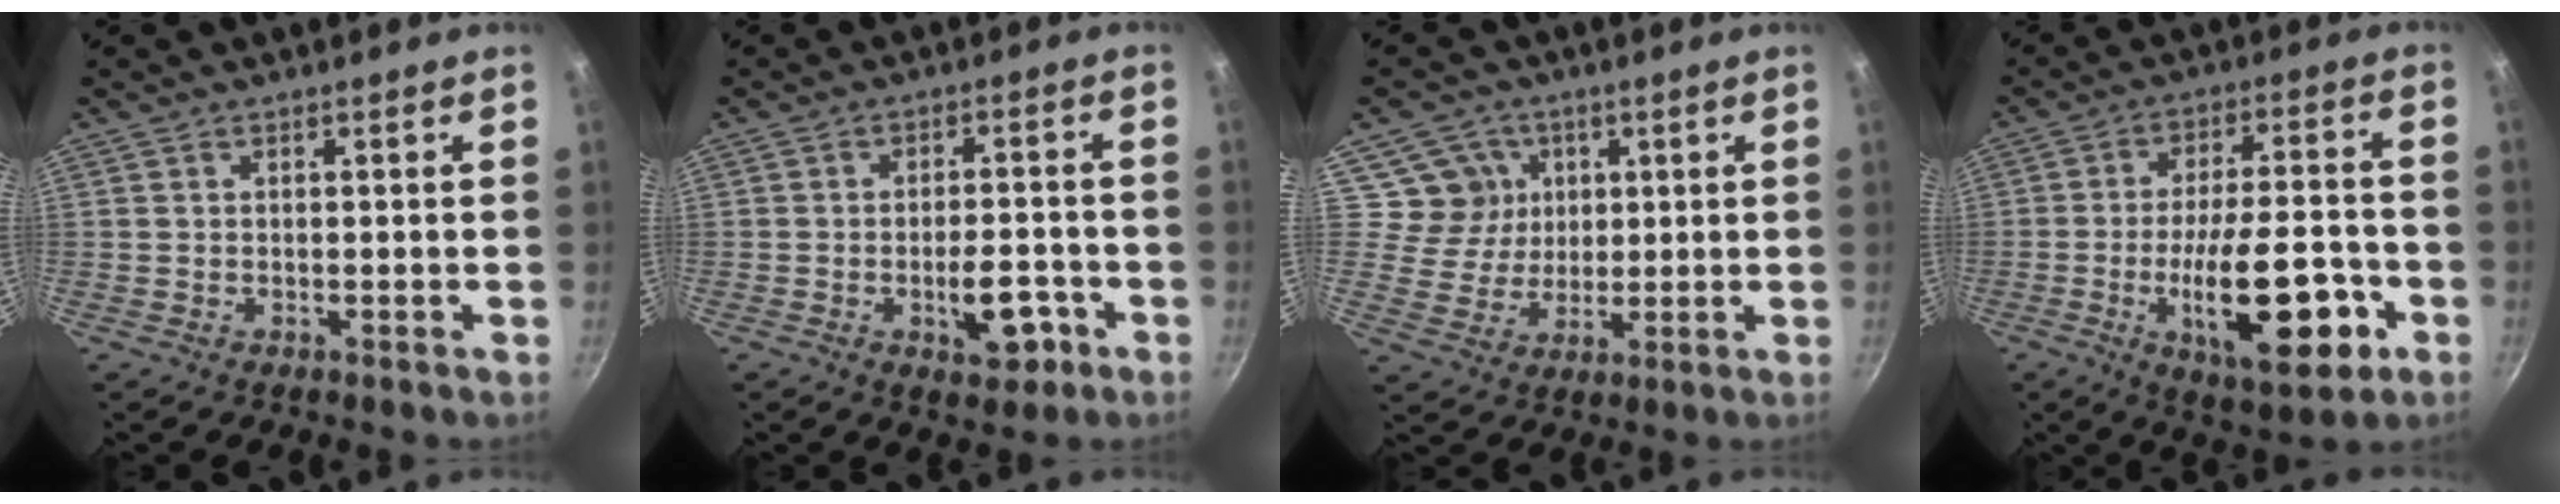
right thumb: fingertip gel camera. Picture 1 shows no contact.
{"total": 7.8, "force": [-3.1, 3.9, 6.1], "torque": [-0.058, 0.019, -0.041]}
{"total": 7.8, "force": [2.7, 7.1, 1.9], "torque": [-0.002, -0.014, 0.047]}
{"total": 19.3, "force": [-6.3, 7.2, 16.7], "torque": [-0.242, 0.022, -0.093]}